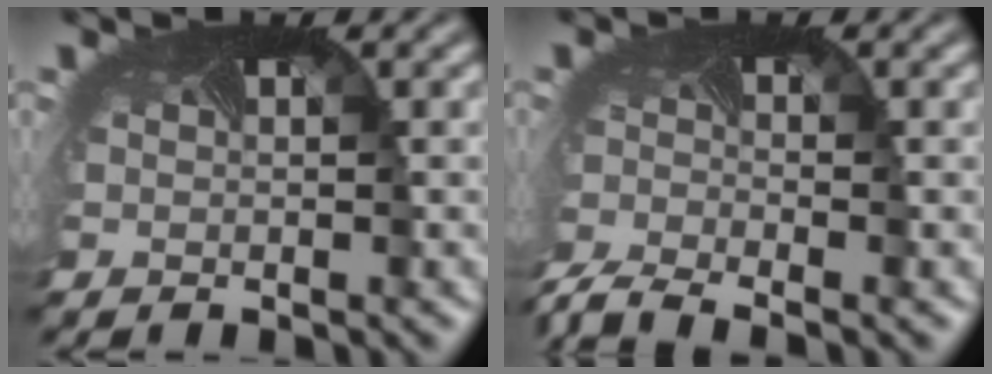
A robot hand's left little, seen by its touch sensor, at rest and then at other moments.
{"total": 4.5, "force": [-4.1, 0.7, 1.7], "torque": [-0.046, -0.028, -0.084]}